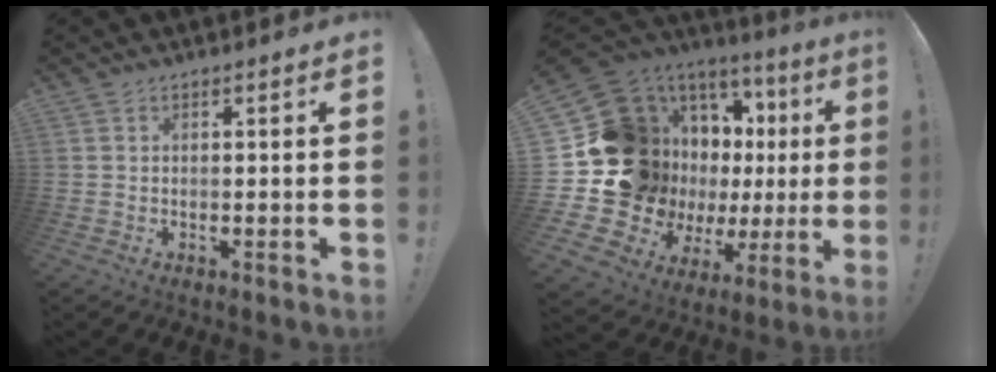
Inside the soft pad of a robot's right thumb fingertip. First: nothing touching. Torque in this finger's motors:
{"motor_torque": [2.57, 2.44, 0.07, -0.06, 0.18]}